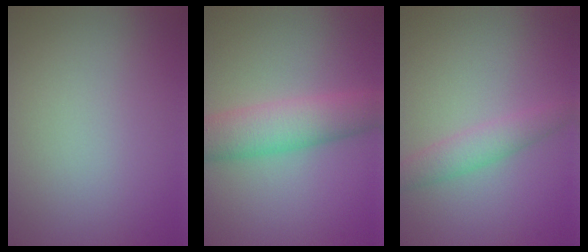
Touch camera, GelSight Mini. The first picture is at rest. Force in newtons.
{"total": 5.6, "press": 5.6, "slide": 0.1}
{"total": 2.5, "press": 2.5, "slide": 0.0}